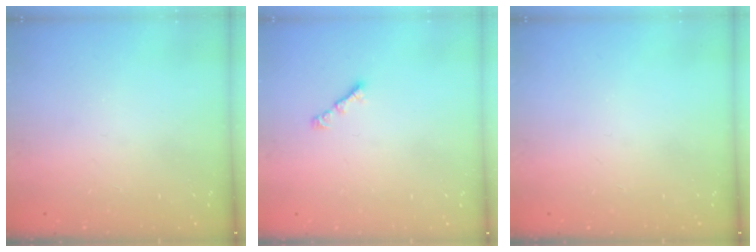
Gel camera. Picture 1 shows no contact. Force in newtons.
{"total": 1.9, "press": 1.8, "slide": 0.6}
{"total": 0.0}